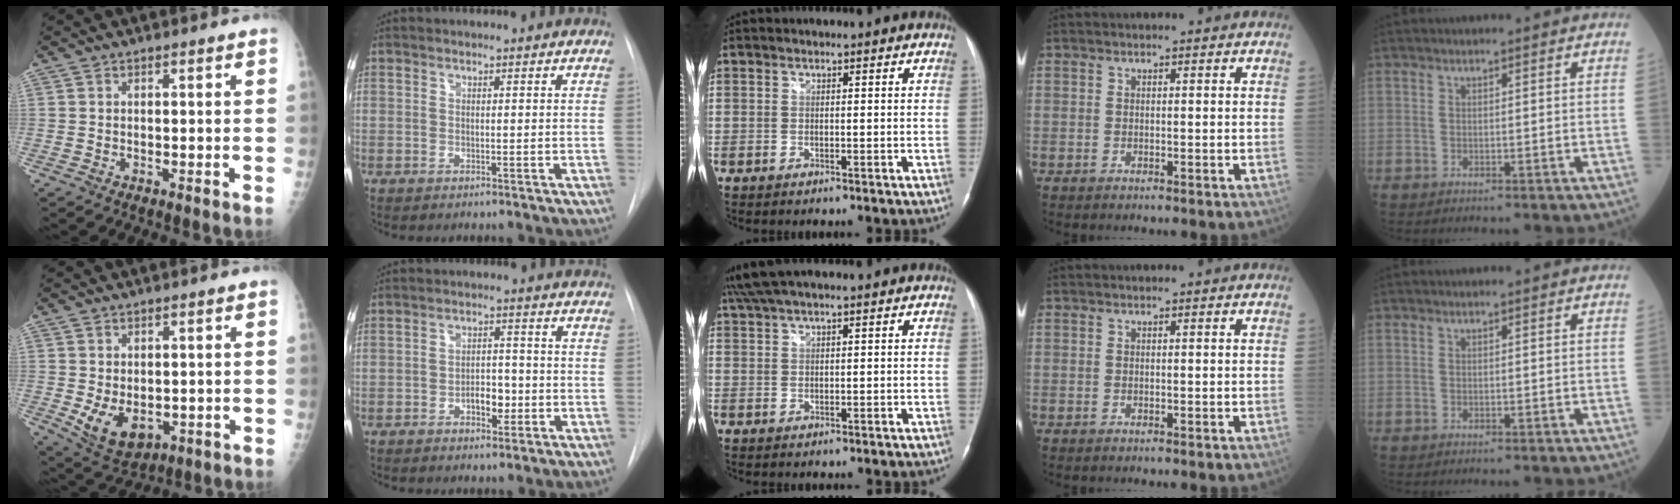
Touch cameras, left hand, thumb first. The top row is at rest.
{"thumb": {"total": 7.6, "force": [-1.0, 5.1, 5.5], "torque": [-0.076, -0.013, 0.005]}, "index": {"total": 4.2, "force": [-1.6, 2.3, 3.2], "torque": [-0.044, 0.005, -0.022]}, "middle": {"total": 5.4, "force": [4.3, 0.5, 3.2], "torque": [-0.061, 0.044, 0.081]}}